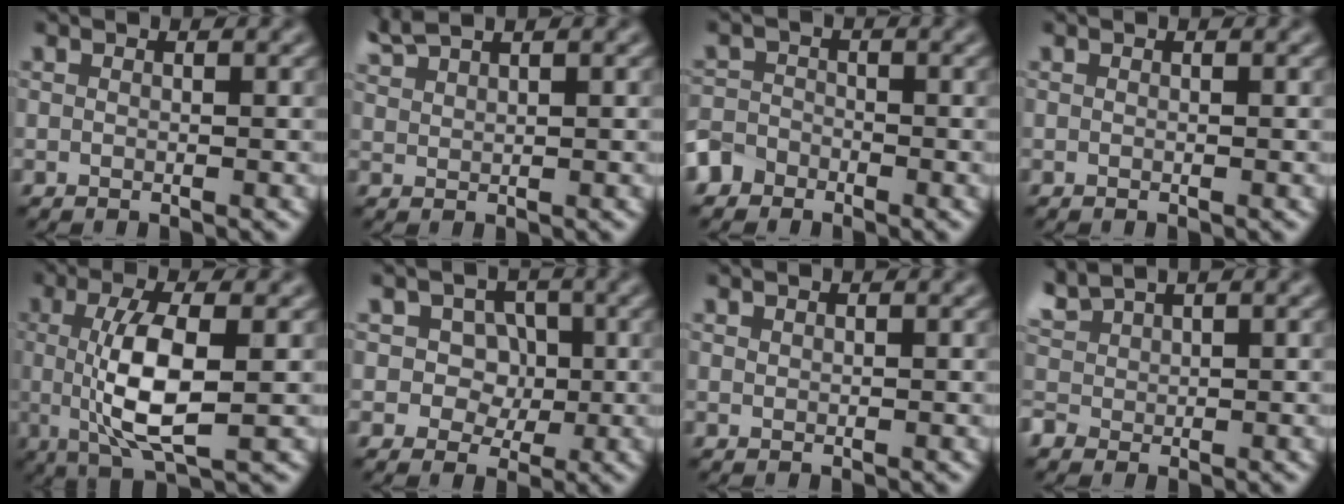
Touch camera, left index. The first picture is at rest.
{"total": 2.4, "force": [2.2, 0.3, 0.9], "torque": [-0.015, 0.011, 0.048]}
{"total": 2.7, "force": [-2.0, 1.8, 0.2], "torque": [0.007, 0.002, -0.047]}
{"total": 0.0}
{"total": 6.8, "force": [-0.1, 2.1, 6.5], "torque": [-0.129, -0.005, 0.000]}
{"total": 4.2, "force": [0.7, 3.6, 2.2], "torque": [-0.017, 0.013, -0.013]}
{"total": 0.0}
{"total": 1.7, "force": [1.3, 0.9, 0.5], "torque": [-0.023, 0.010, 0.034]}